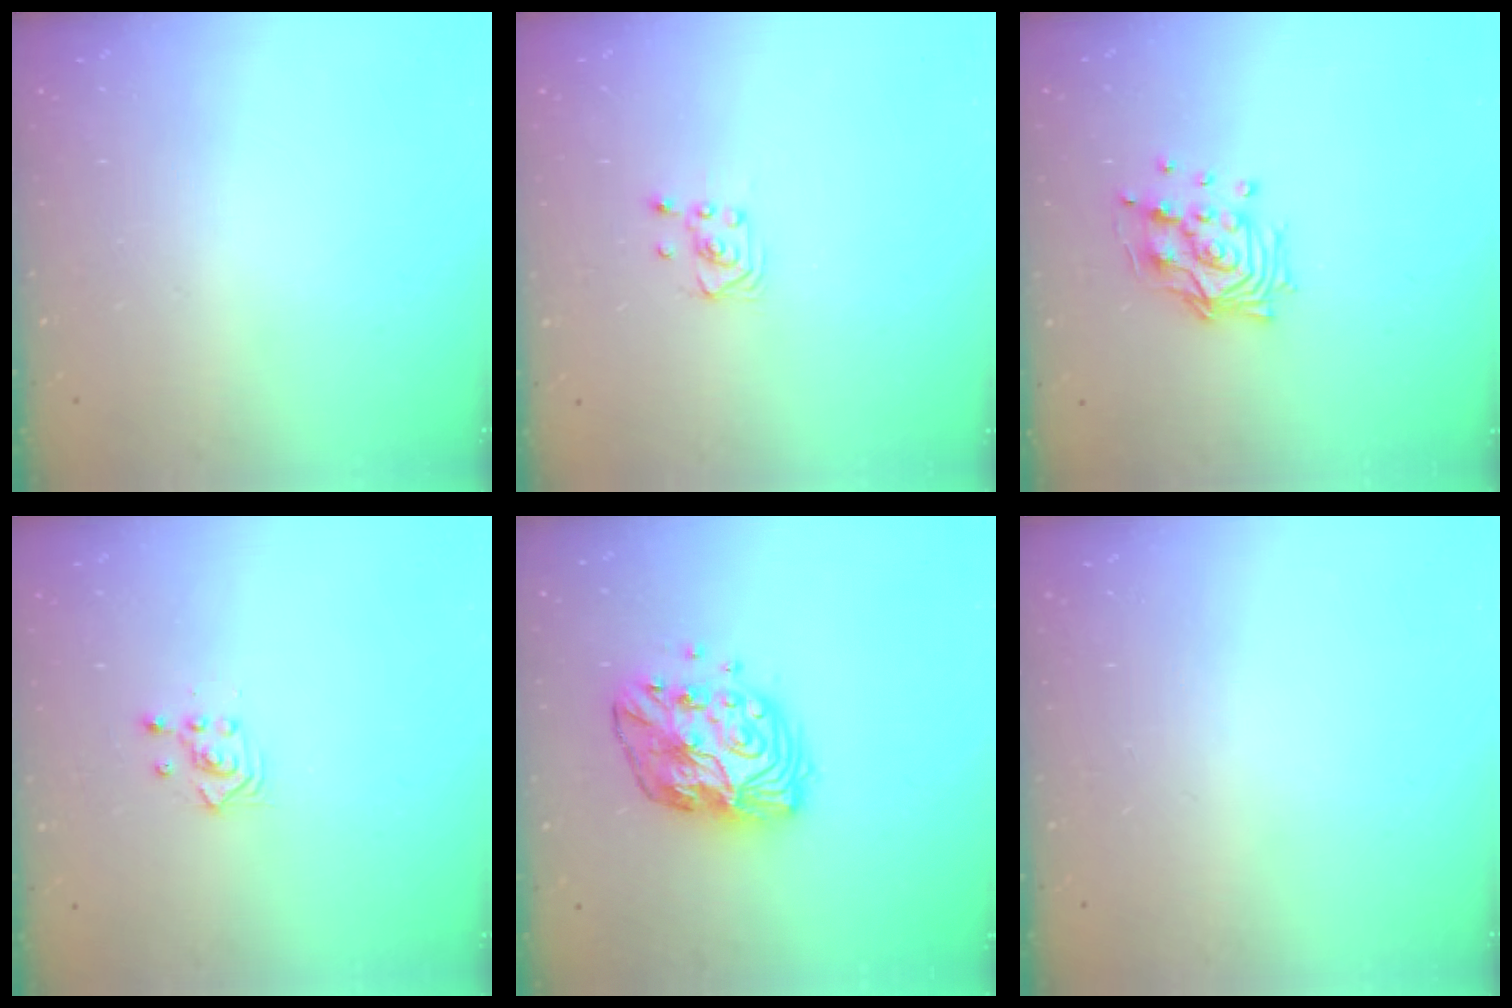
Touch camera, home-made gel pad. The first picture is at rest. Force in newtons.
{"total": 2.6, "press": 2.6, "slide": 0.3}
{"total": 12.5, "press": 12.4, "slide": 1.5}
{"total": 2.3, "press": 2.3, "slide": 0.3}
{"total": 13.5, "press": 13.5, "slide": 1.0}
{"total": 0.0}